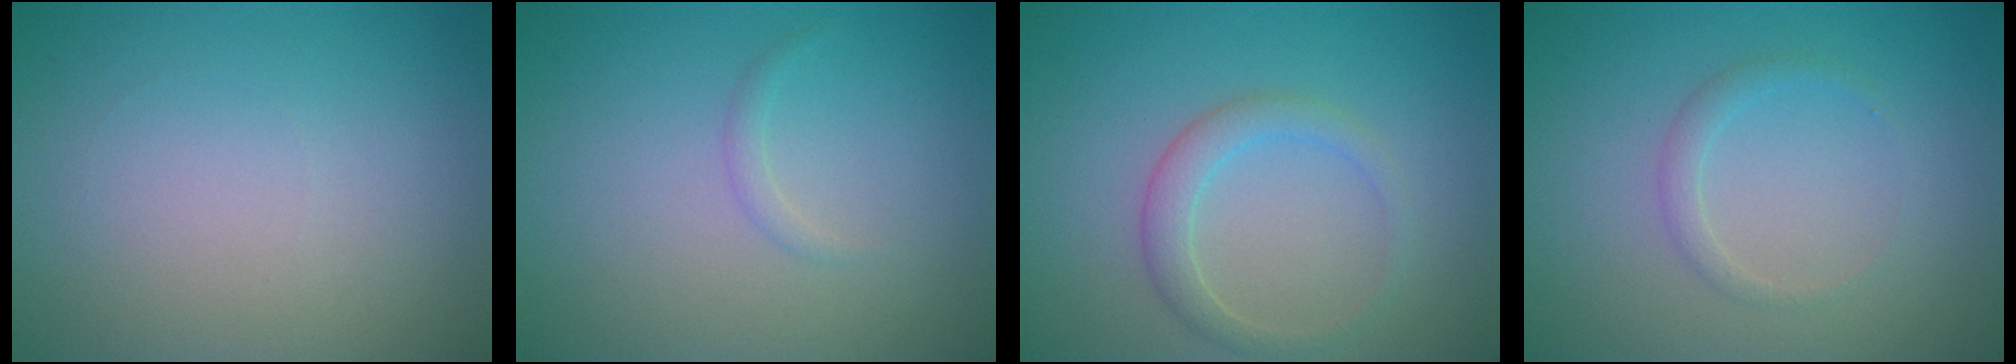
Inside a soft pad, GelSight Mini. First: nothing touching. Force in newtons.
{"total": 0.7, "press": 0.7, "slide": 0.0}
{"total": 2.2, "press": 2.2, "slide": 0.1}
{"total": 1.2, "press": 1.2, "slide": 0.1}